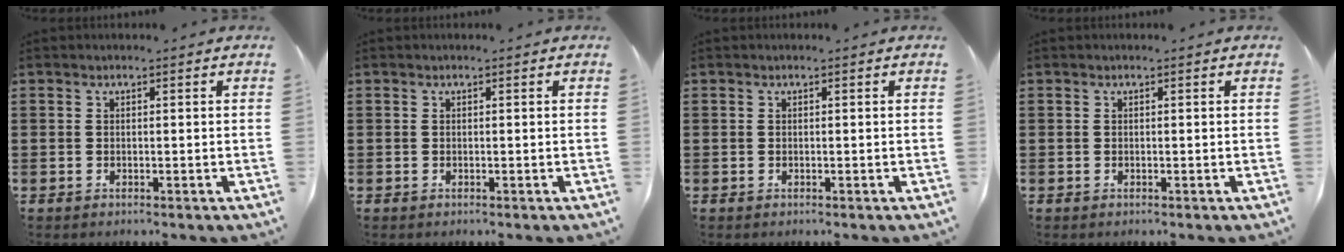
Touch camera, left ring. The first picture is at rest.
{"total": 0.0}
{"total": 0.0}
{"total": 0.0}